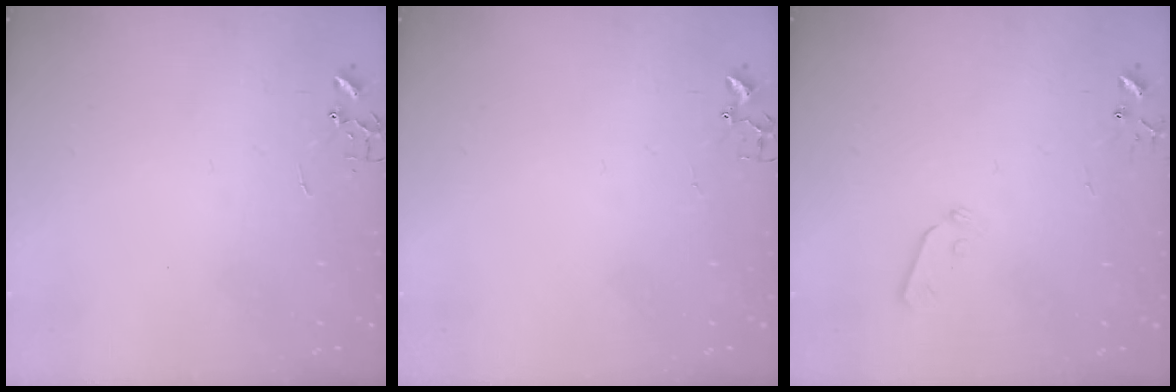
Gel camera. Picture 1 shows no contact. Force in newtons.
{"total": 3.0, "press": 2.9, "slide": 0.4}
{"total": 5.8, "press": 5.8, "slide": 0.5}